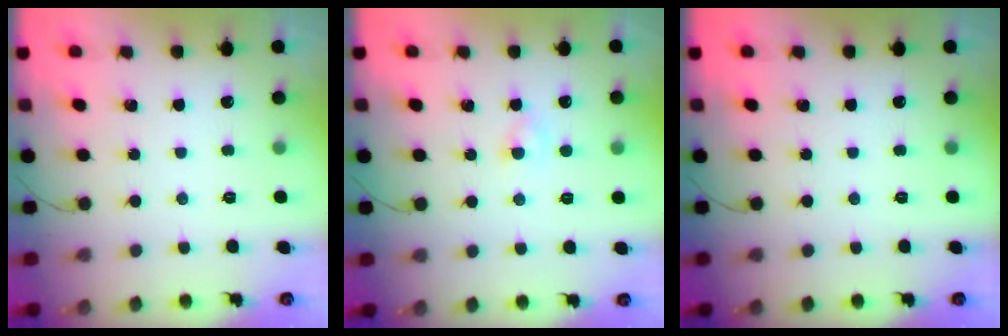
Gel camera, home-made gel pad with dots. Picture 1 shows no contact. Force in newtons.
{"total": 1.0, "press": 0.8, "slide": 0.6}
{"total": 0.0}